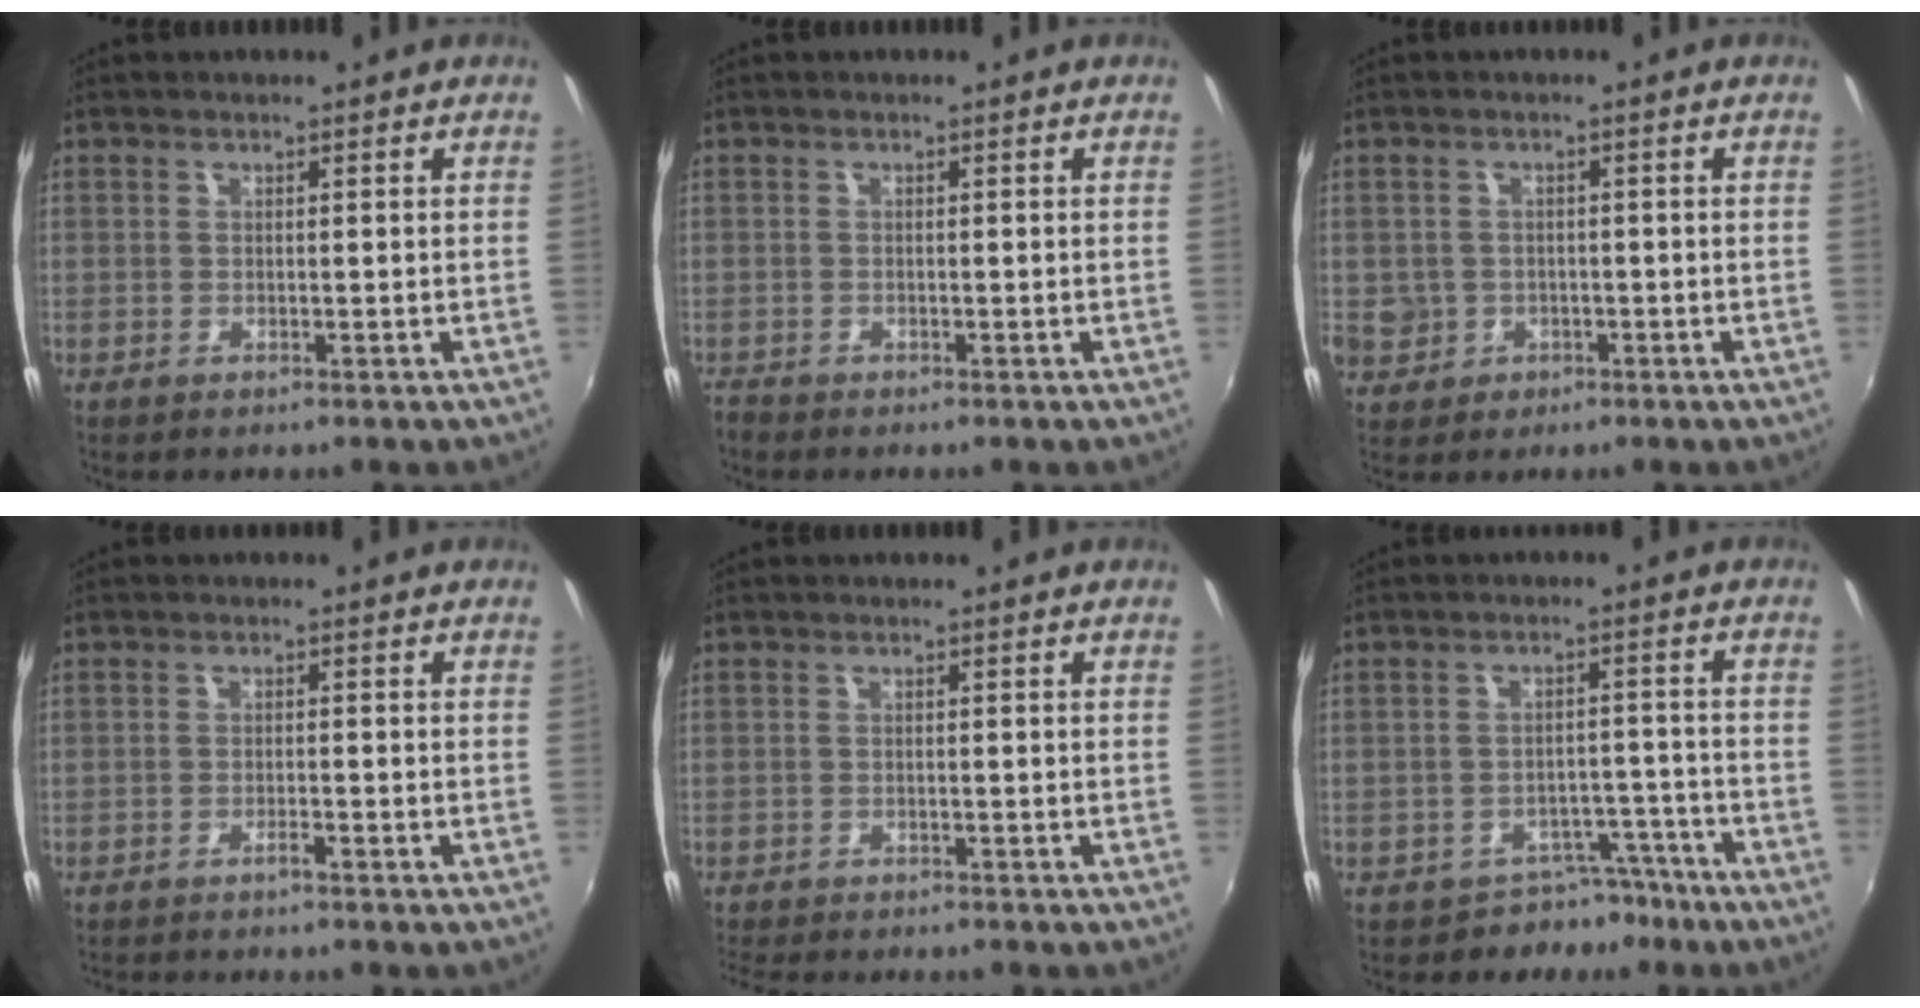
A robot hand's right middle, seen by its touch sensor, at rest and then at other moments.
{"total": 1.5, "force": [-1.4, 0.4, 0.2], "torque": [-0.008, -0.008, -0.030]}
{"total": 6.7, "force": [-1.2, 6.4, 1.9], "torque": [-0.068, 0.006, -0.008]}
{"total": 2.1, "force": [-1.9, 0.0, 0.8], "torque": [-0.022, -0.002, -0.035]}
{"total": 6.0, "force": [-5.5, 0.9, 2.0], "torque": [-0.055, -0.019, -0.090]}
{"total": 6.2, "force": [-5.0, 3.6, 0.3], "torque": [-0.002, 0.028, -0.067]}